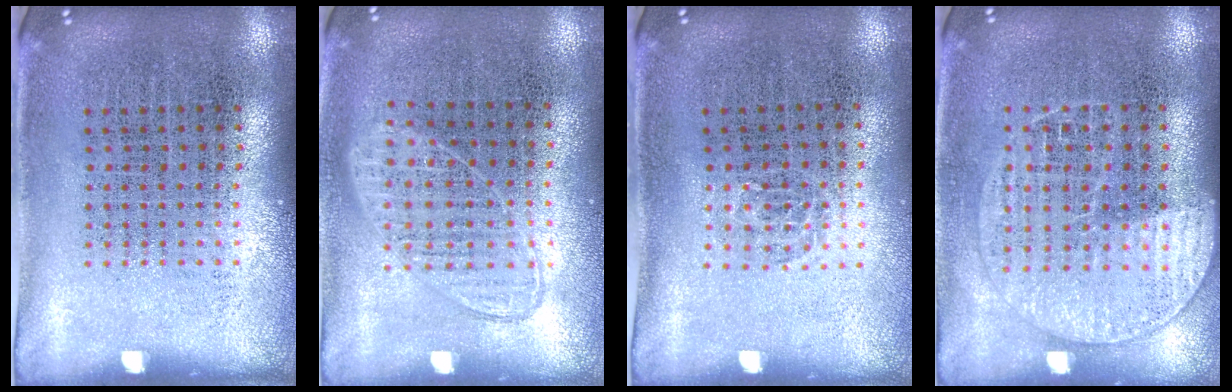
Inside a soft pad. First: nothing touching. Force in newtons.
{"total": 0.9, "press": 0.8, "slide": 0.3}
{"total": 0.5, "press": 0.4, "slide": 0.3}
{"total": 1.4, "press": 1.3, "slide": 0.5}